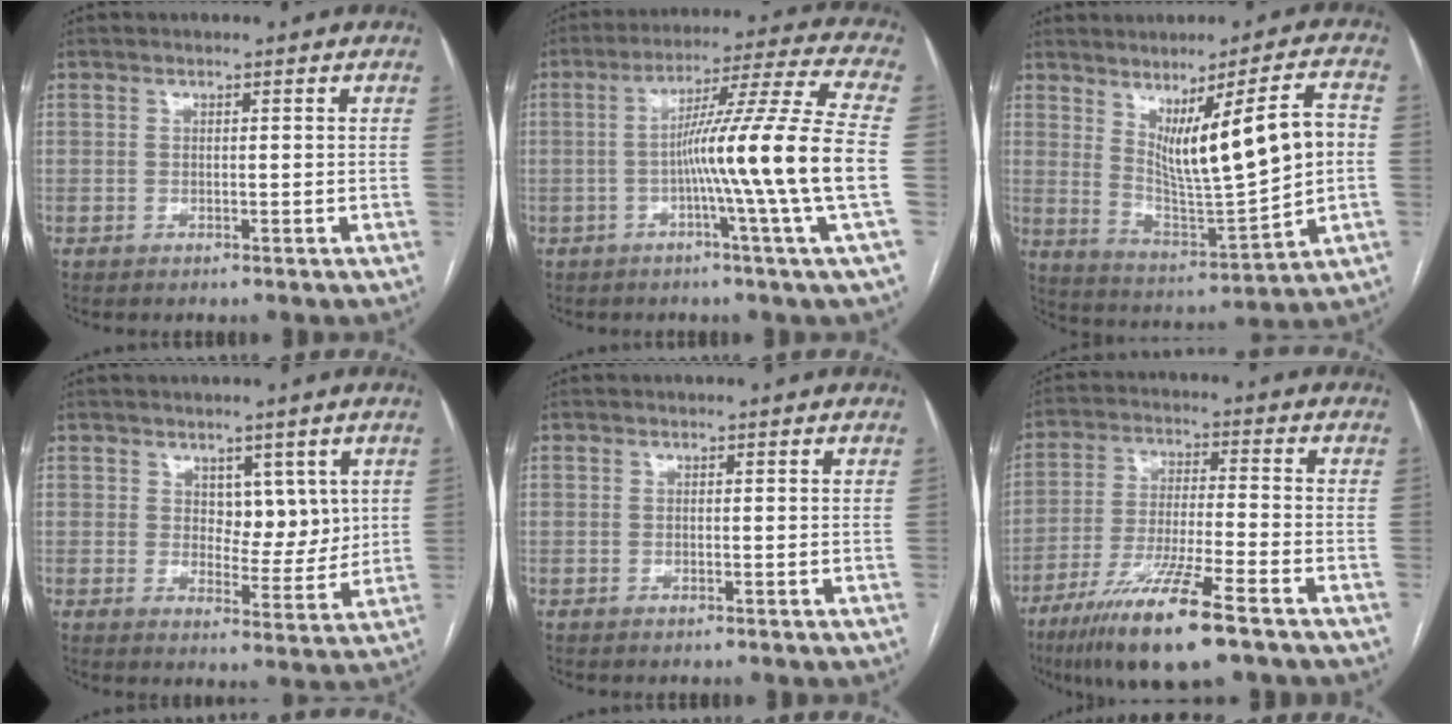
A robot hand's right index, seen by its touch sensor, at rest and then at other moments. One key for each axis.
{"total": 16.8, "fx": -3.0, "fy": -3.0, "fz": 16.2, "tx": -0.253, "ty": -0.002, "tz": -0.061}
{"total": 14.9, "fx": 2.4, "fy": 1.4, "fz": 14.7, "tx": -0.242, "ty": -0.004, "tz": 0.052}
{"total": 6.0, "fx": 2.1, "fy": 3.4, "fz": 4.5, "tx": -0.054, "ty": -0.001, "tz": 0.035}
{"total": 0.0}
{"total": 14.0, "fx": -8.8, "fy": 0.8, "fz": 10.9, "tx": -0.214, "ty": -0.036, "tz": -0.159}